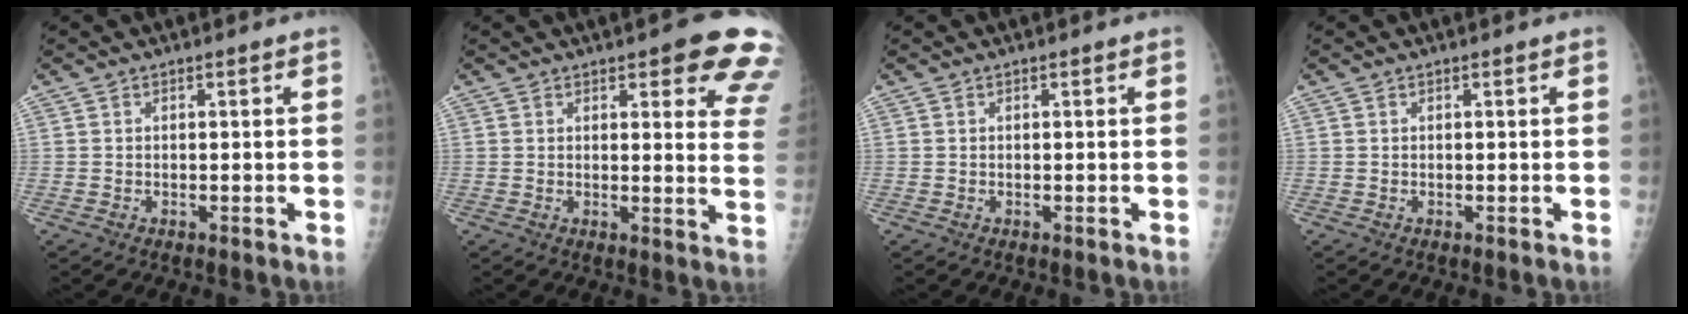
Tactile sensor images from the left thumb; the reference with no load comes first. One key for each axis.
{"total": 12.9, "fx": 7.7, "fy": 4.0, "fz": 9.6, "tx": -0.070, "ty": -0.036, "tz": 0.073}
{"total": 0.0}
{"total": 0.0}